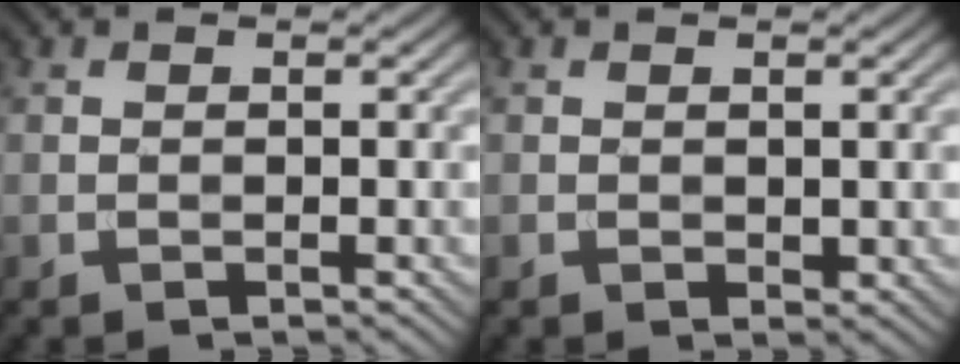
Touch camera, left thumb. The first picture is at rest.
{"total": 0.7, "force": [0.3, 0.5, 0.4], "torque": [-0.007, -0.003, 0.008]}